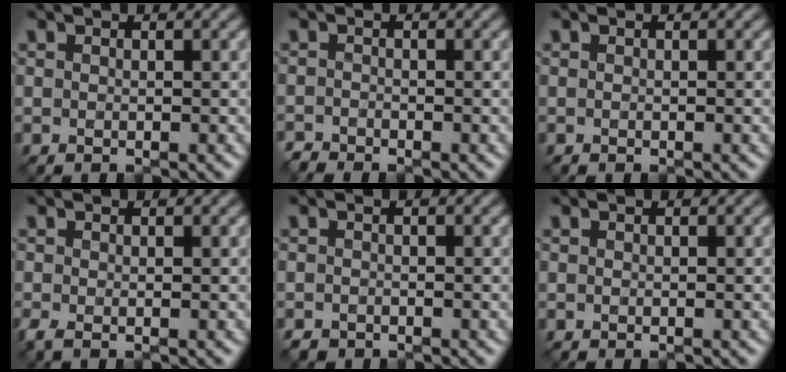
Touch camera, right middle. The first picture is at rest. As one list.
[{"total": 1.2, "force": [-1.1, 0.1, -0.1], "torque": [0.004, -0.005, -0.026]}, {"total": 0.0}, {"total": 1.0, "force": [-0.5, 0.3, 0.8], "torque": [-0.024, -0.010, -0.012]}, {"total": 0.9, "force": [-0.8, 0.4, -0.1], "torque": [0.003, -0.004, -0.015]}, {"total": 0.0}]